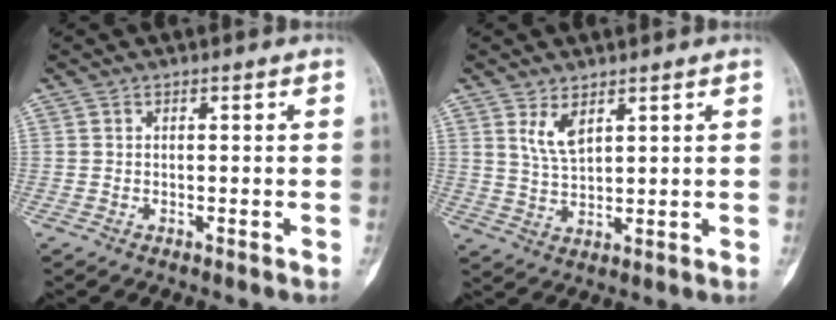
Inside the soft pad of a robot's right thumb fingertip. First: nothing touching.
{"total": 4.7, "force": [2.6, 2.0, 3.3], "torque": [-0.061, -0.018, 0.058]}